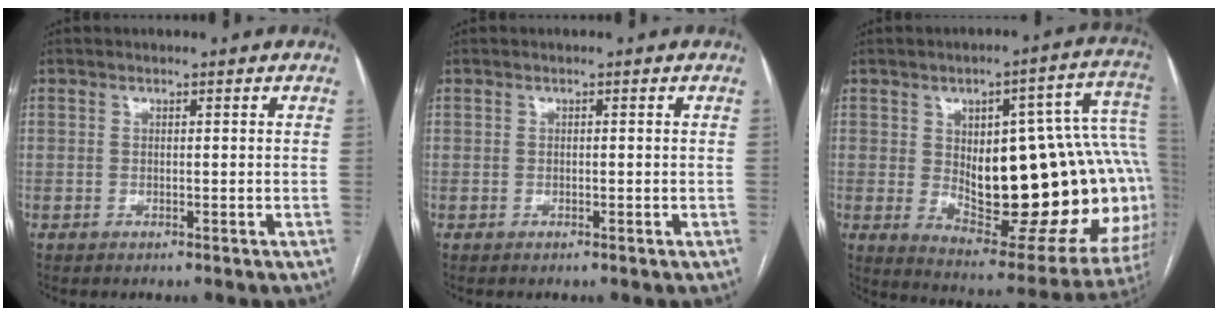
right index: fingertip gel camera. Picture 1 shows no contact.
{"total": 0.0}
{"total": 29.3, "force": [0.4, 9.0, 27.9], "torque": [-0.302, 0.029, 0.031]}